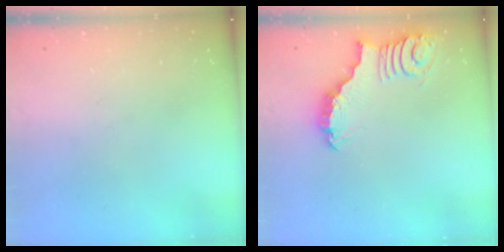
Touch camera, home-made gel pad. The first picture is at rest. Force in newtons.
{"total": 3.2, "press": 3.2, "slide": 0.1}